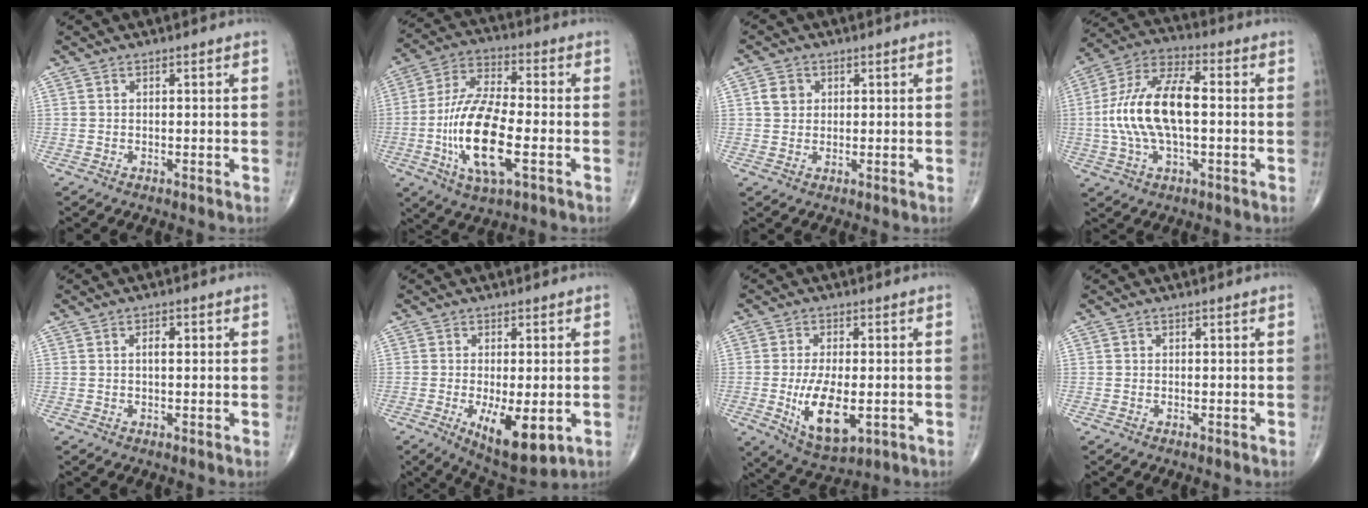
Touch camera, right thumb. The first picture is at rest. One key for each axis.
{"total": 16.8, "fx": -4.1, "fy": 6.2, "fz": 15.1, "tx": -0.302, "ty": 0.015, "tz": -0.077}
{"total": 3.3, "fx": 0.9, "fy": 2.8, "fz": 1.4, "tx": -0.013, "ty": 0.001, "tz": 0.015}
{"total": 16.0, "fx": -0.4, "fy": 7.3, "fz": 14.3, "tx": -0.291, "ty": 0.030, "tz": -0.011}
{"total": 2.0, "fx": 0.4, "fy": 0.9, "fz": 1.8, "tx": -0.029, "ty": 0.005, "tz": 0.005}
{"total": 10.3, "fx": -2.8, "fy": 4.0, "fz": 9.1, "tx": -0.141, "ty": -0.021, "tz": -0.035}
{"total": 11.1, "fx": -2.2, "fy": 5.2, "fz": 9.6, "tx": -0.165, "ty": -0.015, "tz": -0.026}
{"total": 0.0}